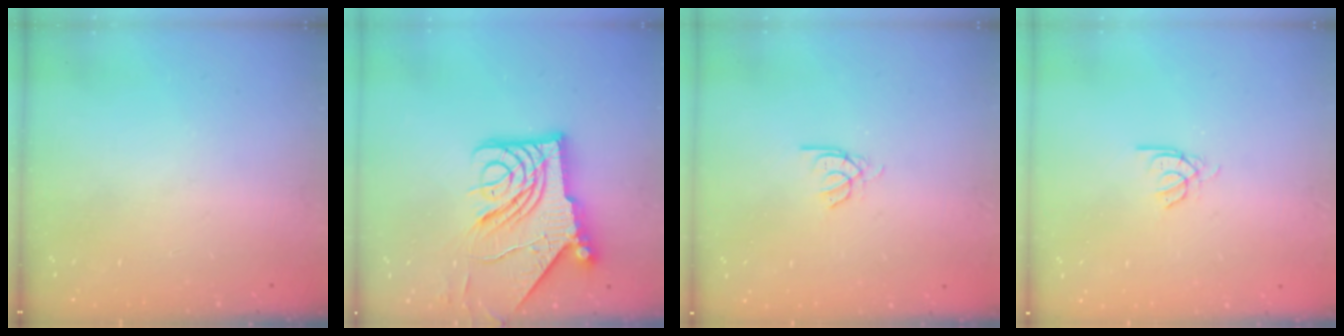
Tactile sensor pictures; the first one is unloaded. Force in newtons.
{"total": 16.1, "press": 16.0, "slide": 1.9}
{"total": 2.3, "press": 2.3, "slide": 0.2}
{"total": 2.3, "press": 2.3, "slide": 0.2}